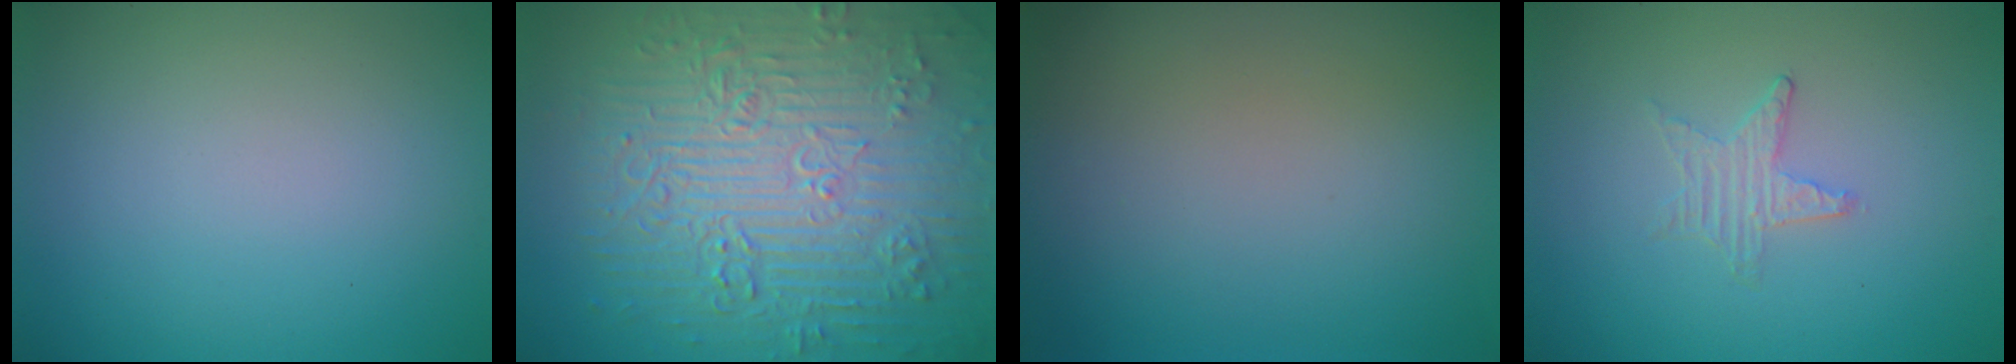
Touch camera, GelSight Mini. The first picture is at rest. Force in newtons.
{"total": 11.8, "press": 7.8, "slide": 8.8}
{"total": 0.0}
{"total": 0.5, "press": 0.5, "slide": 0.1}